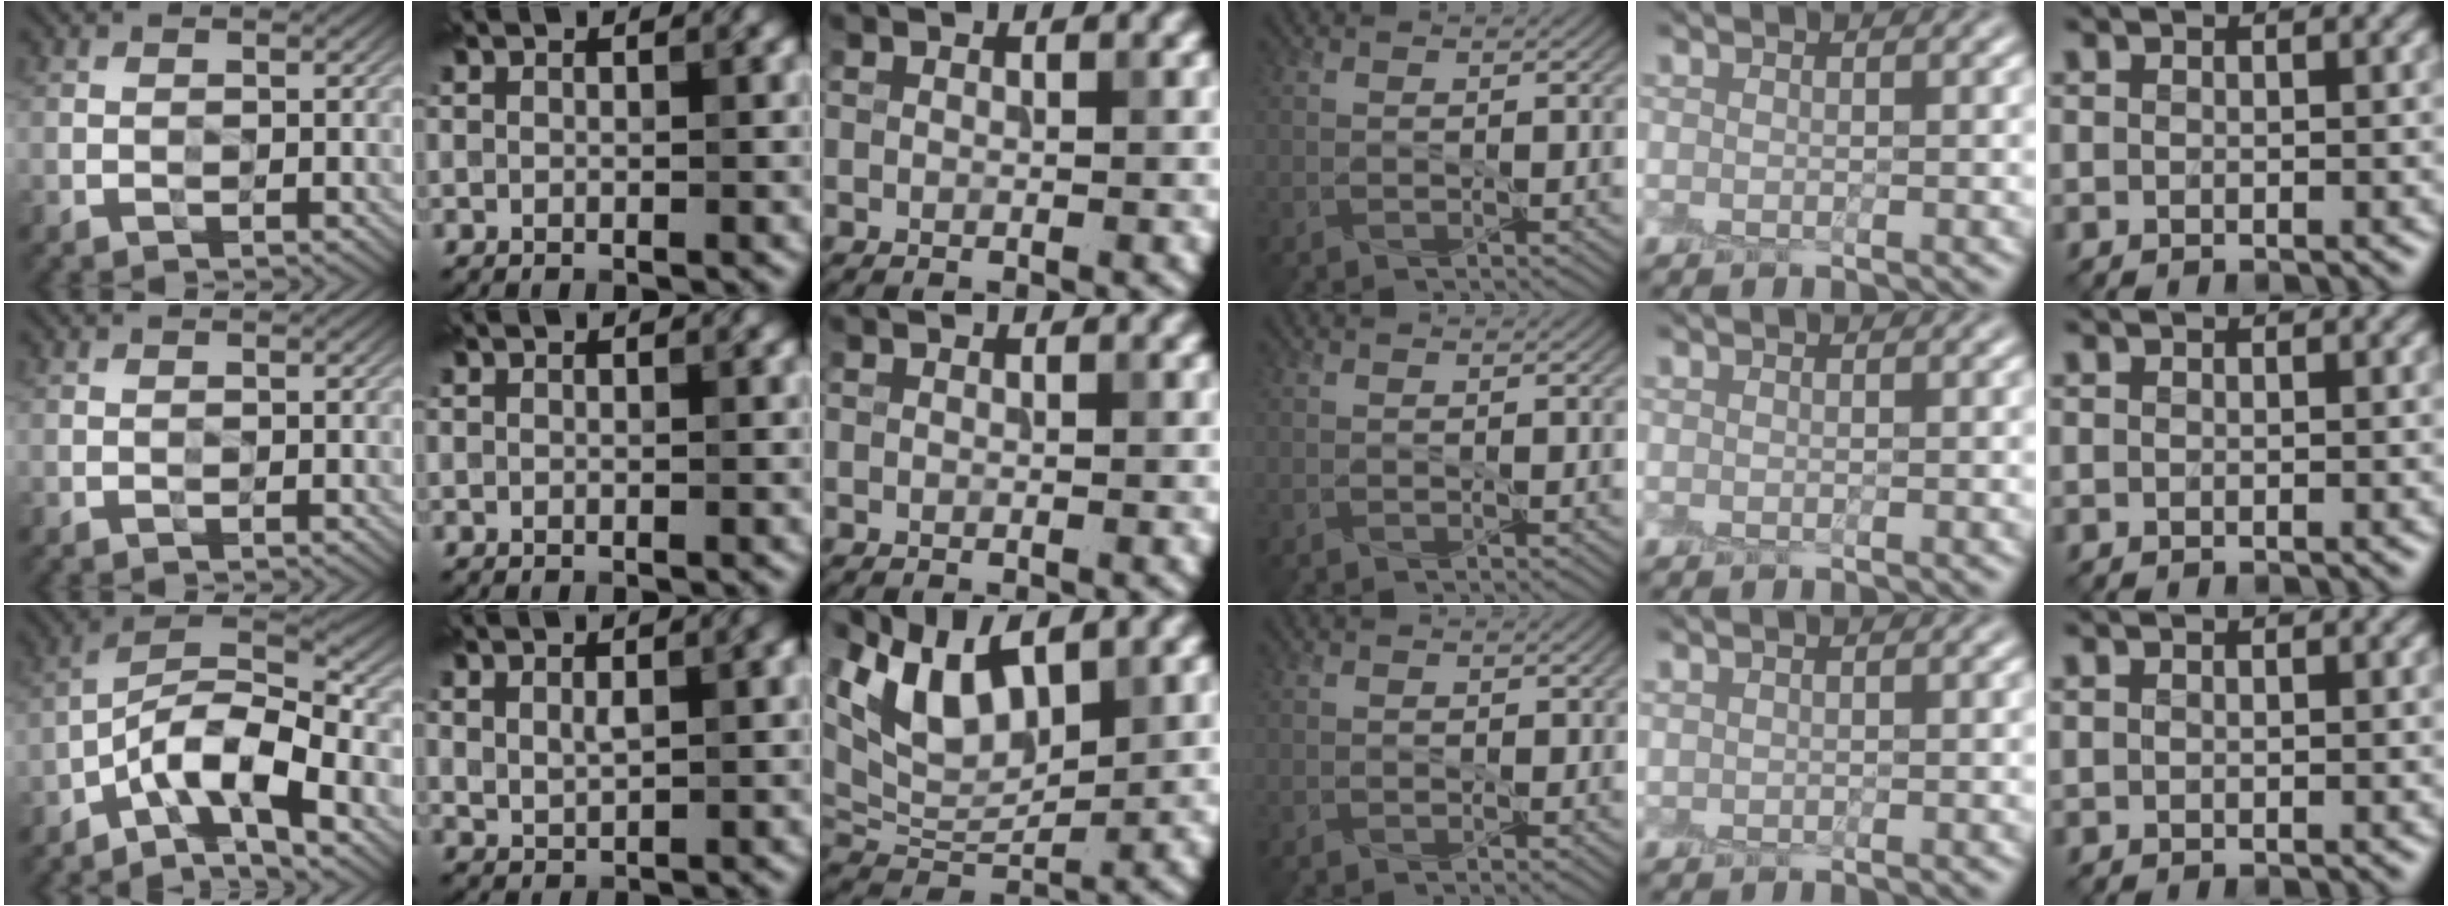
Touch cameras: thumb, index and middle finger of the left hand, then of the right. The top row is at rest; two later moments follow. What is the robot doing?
{"motion": "peel", "object": "aluminum foil"}